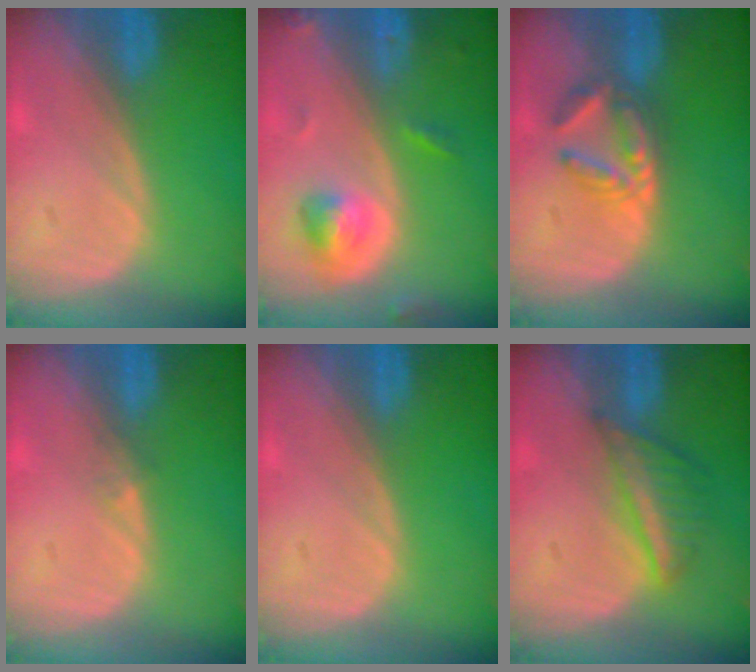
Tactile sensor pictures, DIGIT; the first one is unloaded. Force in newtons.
{"total": 5.0, "press": 4.8, "slide": 1.5}
{"total": 5.7, "press": 5.1, "slide": 2.6}
{"total": 0.9, "press": 0.7, "slide": 0.6}
{"total": 0.0}
{"total": 5.3, "press": 5.3, "slide": 0.2}